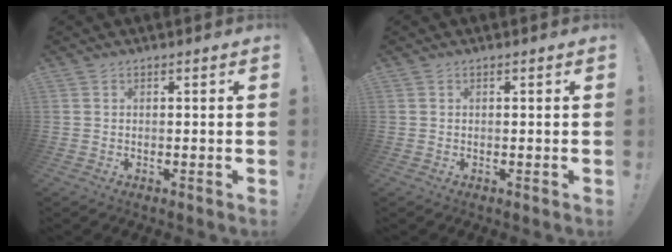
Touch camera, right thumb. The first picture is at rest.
{"total": 0.0}